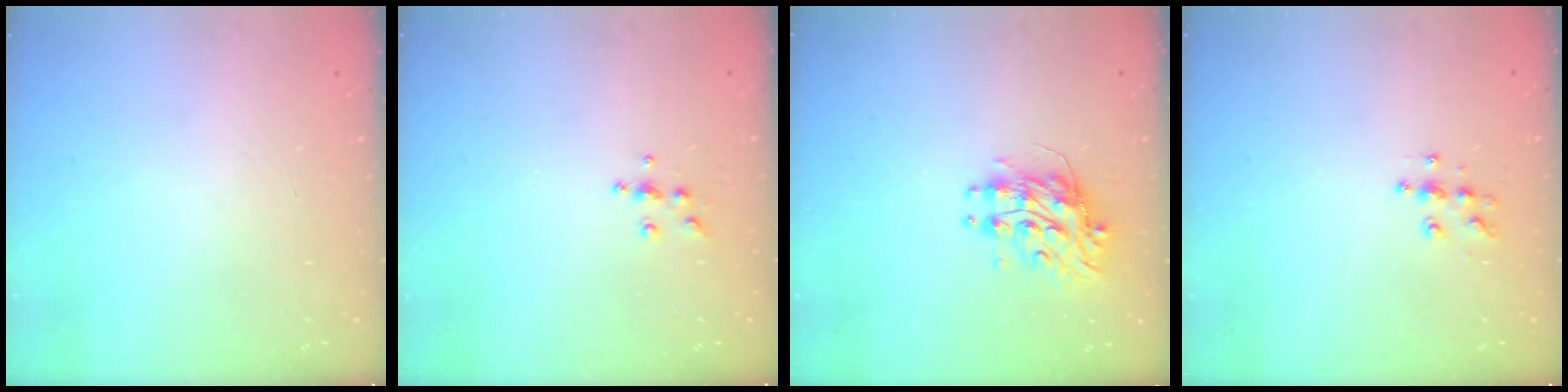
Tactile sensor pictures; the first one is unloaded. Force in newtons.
{"total": 5.0, "press": 5.0, "slide": 0.5}
{"total": 9.4, "press": 9.3, "slide": 0.7}
{"total": 7.4, "press": 7.4, "slide": 0.3}